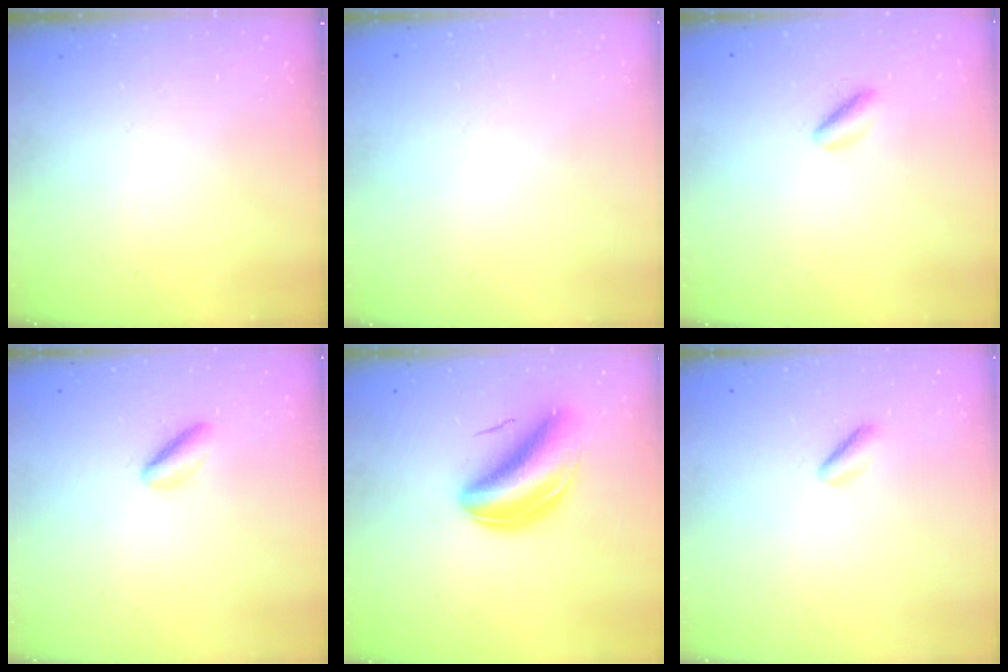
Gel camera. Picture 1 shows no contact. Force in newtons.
{"total": 2.2, "press": 2.2, "slide": 0.1}
{"total": 2.7, "press": 2.5, "slide": 1.0}
{"total": 3.2, "press": 3.2, "slide": 0.1}
{"total": 8.5, "press": 8.2, "slide": 2.3}
{"total": 1.1, "press": 0.8, "slide": 0.8}